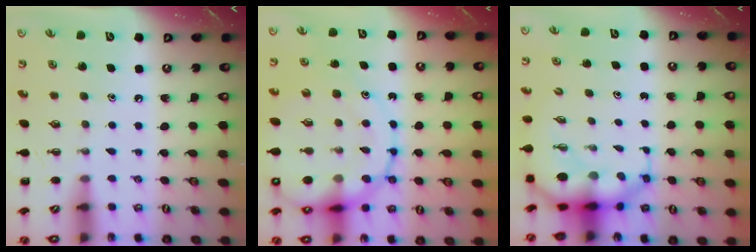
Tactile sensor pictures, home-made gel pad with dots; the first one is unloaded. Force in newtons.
{"total": 20.6, "press": 20.3, "slide": 3.6}
{"total": 8.0, "press": 7.7, "slide": 2.1}